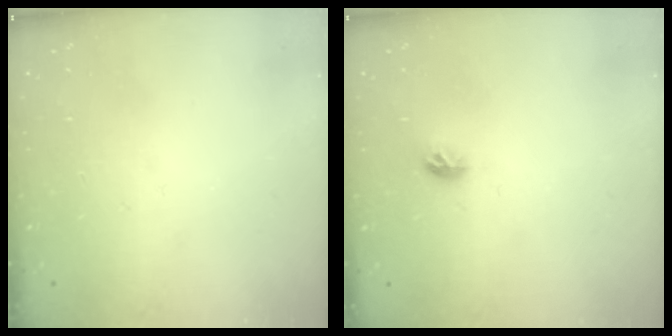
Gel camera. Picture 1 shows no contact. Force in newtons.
{"total": 5.4, "press": 5.4, "slide": 0.5}